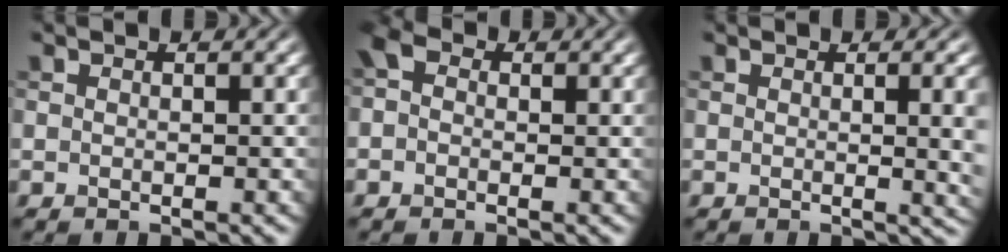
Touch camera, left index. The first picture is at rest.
{"total": 2.0, "force": [0.1, 1.7, 1.2], "torque": [-0.023, 0.008, -0.010]}
{"total": 5.0, "force": [0.2, 1.8, 4.7], "torque": [-0.033, 0.000, 0.007]}